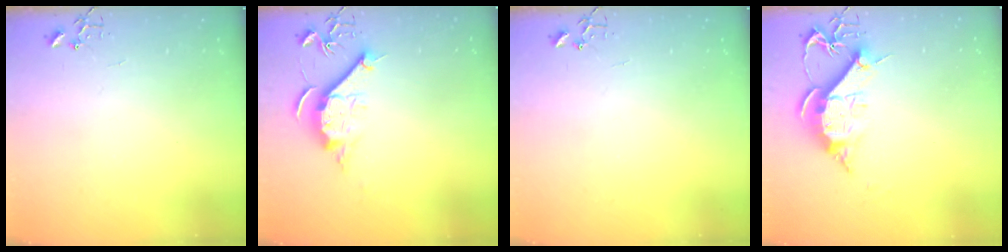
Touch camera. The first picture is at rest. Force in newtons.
{"total": 10.7, "press": 10.7, "slide": 1.1}
{"total": 0.0}
{"total": 11.9, "press": 11.9, "slide": 0.7}